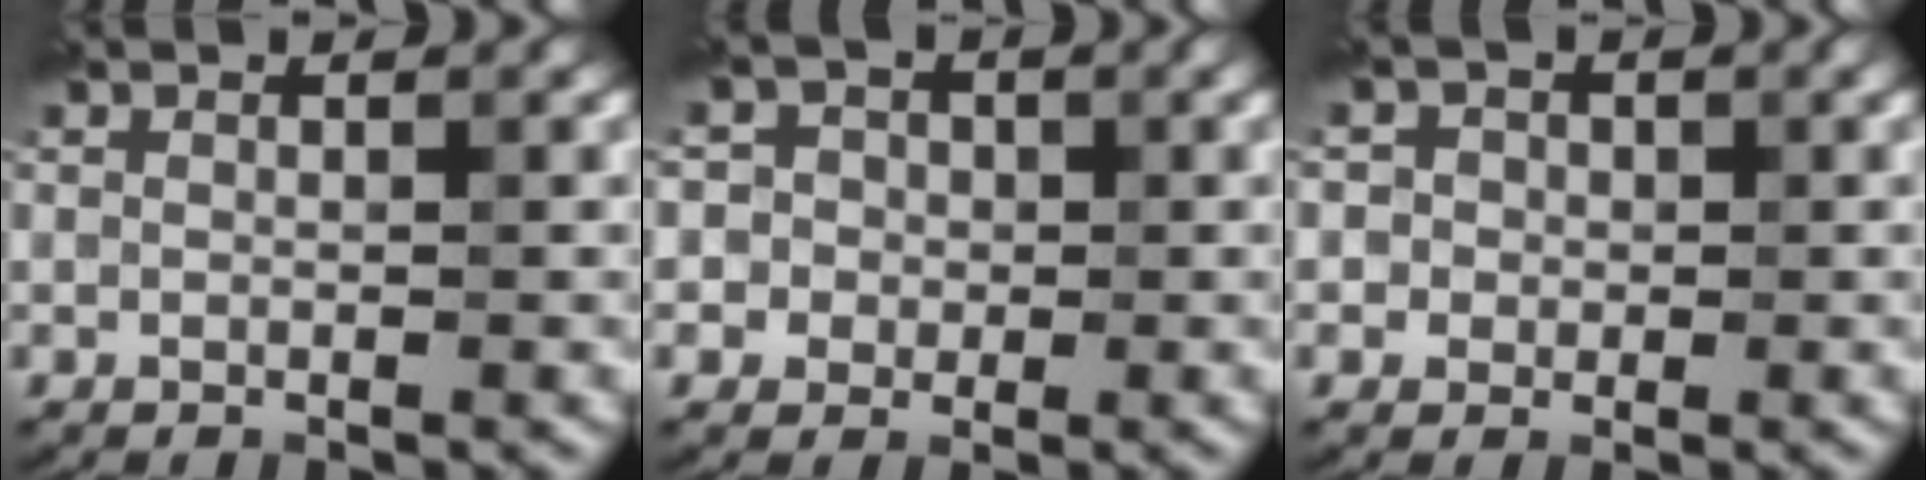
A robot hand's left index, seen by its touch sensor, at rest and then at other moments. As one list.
[{"total": 4.3, "force": [0.8, 4.1, 1.1], "torque": [0.006, 0.027, -0.011]}, {"total": 2.7, "force": [0.7, 2.5, 0.8], "torque": [0.009, 0.008, -0.004]}]